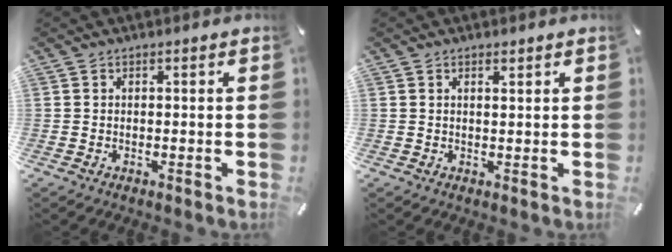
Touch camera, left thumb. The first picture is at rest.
{"total": 1.2, "force": [1.0, 0.5, 0.6], "torque": [-0.011, 0.001, 0.018]}